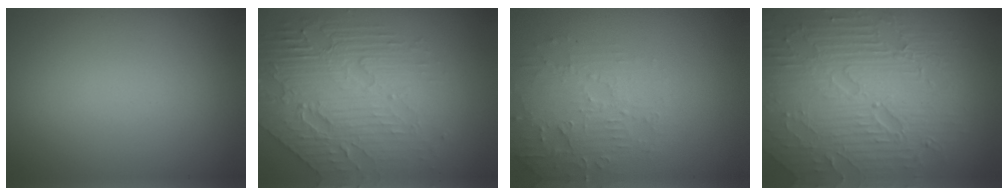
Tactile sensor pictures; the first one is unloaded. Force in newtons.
{"total": 7.5, "press": 5.3, "slide": 5.4}
{"total": 3.7, "press": 3.6, "slide": 0.7}
{"total": 9.0, "press": 6.4, "slide": 6.4}